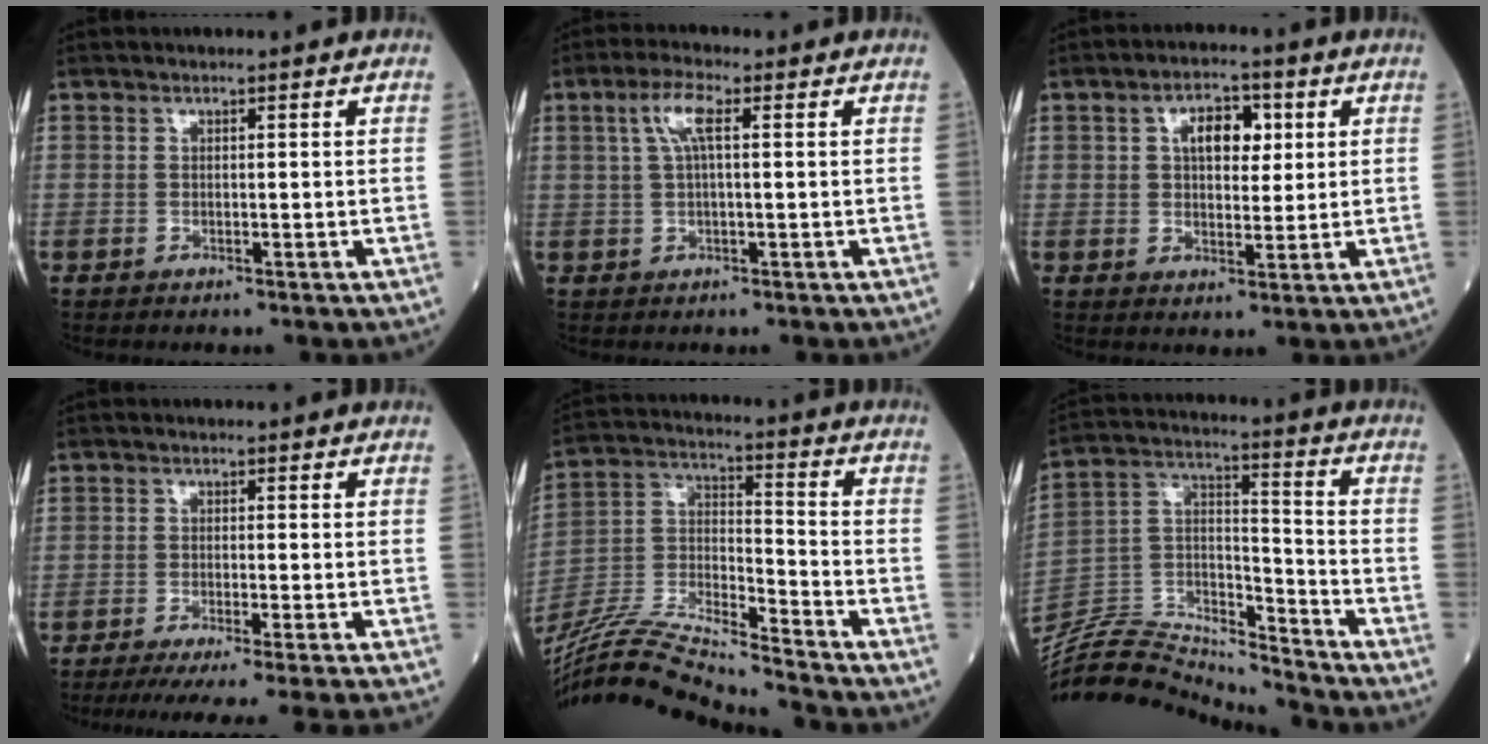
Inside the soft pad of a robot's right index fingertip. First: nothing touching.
{"total": 4.3, "force": [1.5, 0.8, 4.0], "torque": [-0.085, 0.018, 0.034]}
{"total": 6.3, "force": [2.0, 3.3, 5.0], "torque": [-0.079, 0.013, 0.032]}
{"total": 11.7, "force": [-10.3, -2.1, 5.3], "torque": [-0.045, -0.036, -0.148]}
{"total": 20.8, "force": [-19.5, -0.3, 7.4], "torque": [-0.164, -0.011, -0.348]}
{"total": 17.9, "force": [-17.7, 0.7, 2.8], "torque": [-0.054, 0.040, -0.317]}